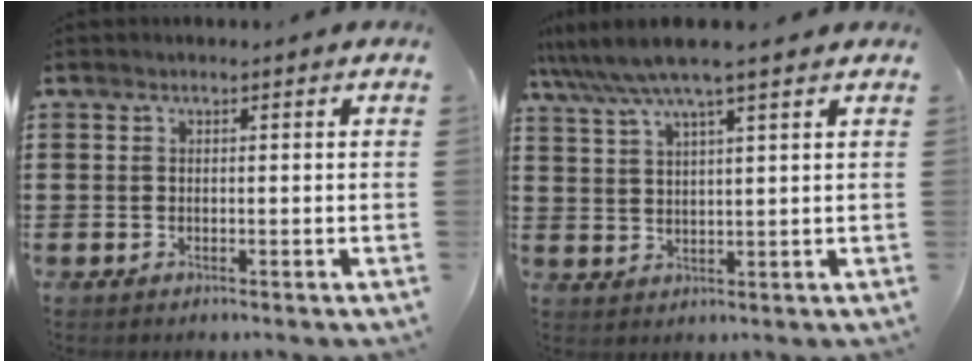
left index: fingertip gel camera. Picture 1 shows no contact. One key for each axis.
{"total": 6.0, "fx": 4.7, "fy": 0.2, "fz": 3.7, "tx": -0.087, "ty": -0.011, "tz": 0.081}